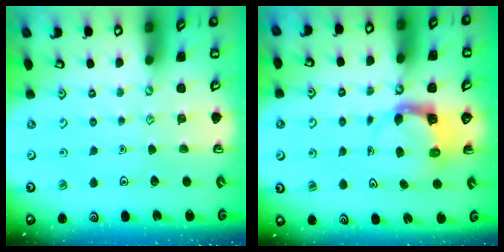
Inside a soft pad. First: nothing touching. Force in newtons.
{"total": 3.9, "press": 3.9, "slide": 0.4}